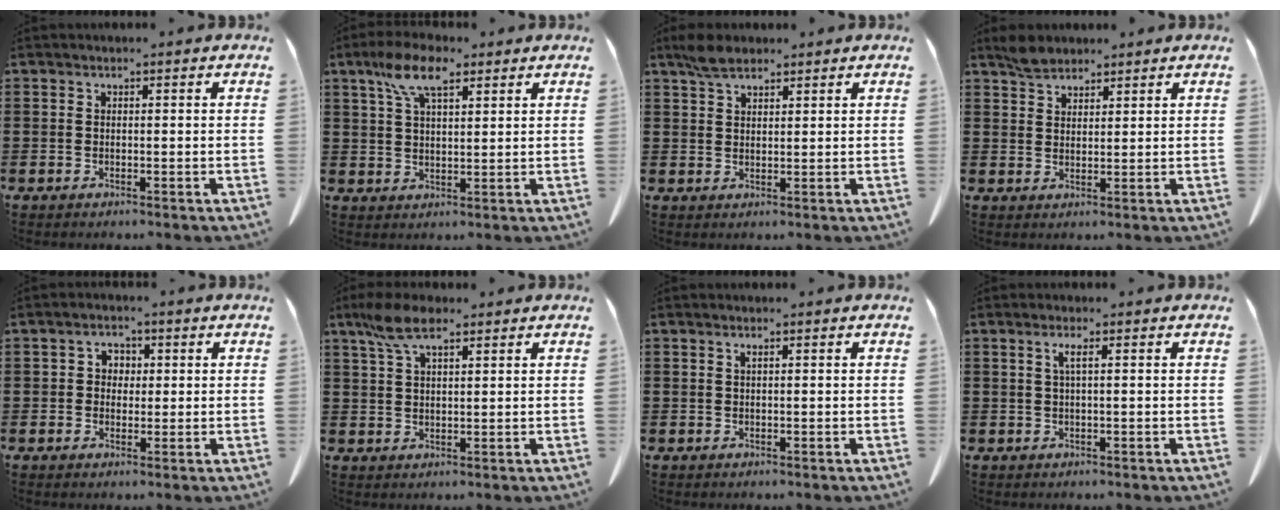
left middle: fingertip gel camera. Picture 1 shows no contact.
{"total": 7.8, "force": [4.8, 2.8, 5.5], "torque": [-0.120, 0.007, 0.085]}
{"total": 3.9, "force": [2.9, 1.6, 2.1], "torque": [-0.047, 0.006, 0.054]}
{"total": 3.2, "force": [2.7, 1.3, 1.1], "torque": [-0.028, 0.007, 0.051]}
{"total": 2.3, "force": [0.2, 2.1, 0.8], "torque": [-0.025, 0.011, 0.000]}
{"total": 6.4, "force": [3.7, 2.1, 4.7], "torque": [-0.108, 0.004, 0.065]}
{"total": 0.5, "force": [0.2, 0.2, 0.4], "torque": [-0.010, 0.000, 0.005]}
{"total": 1.7, "force": [0.4, 0.1, 1.7], "torque": [-0.034, 0.001, 0.007]}